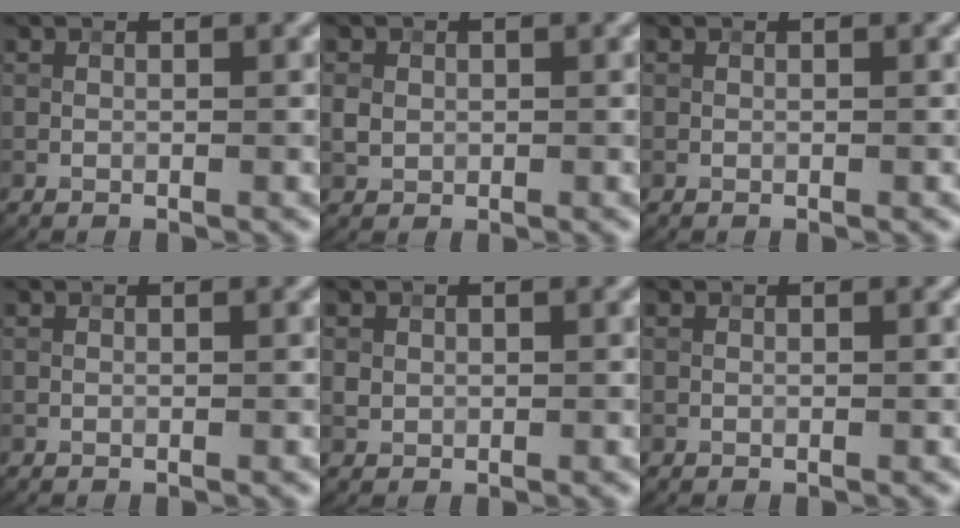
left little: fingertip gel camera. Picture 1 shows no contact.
{"total": 1.3, "force": [0.1, 1.2, 0.5], "torque": [-0.007, -0.002, 0.001]}
{"total": 0.0}
{"total": 0.0}
{"total": 0.7, "force": [0.2, 0.7, 0.2], "torque": [-0.001, -0.003, 0.004]}
{"total": 0.0}